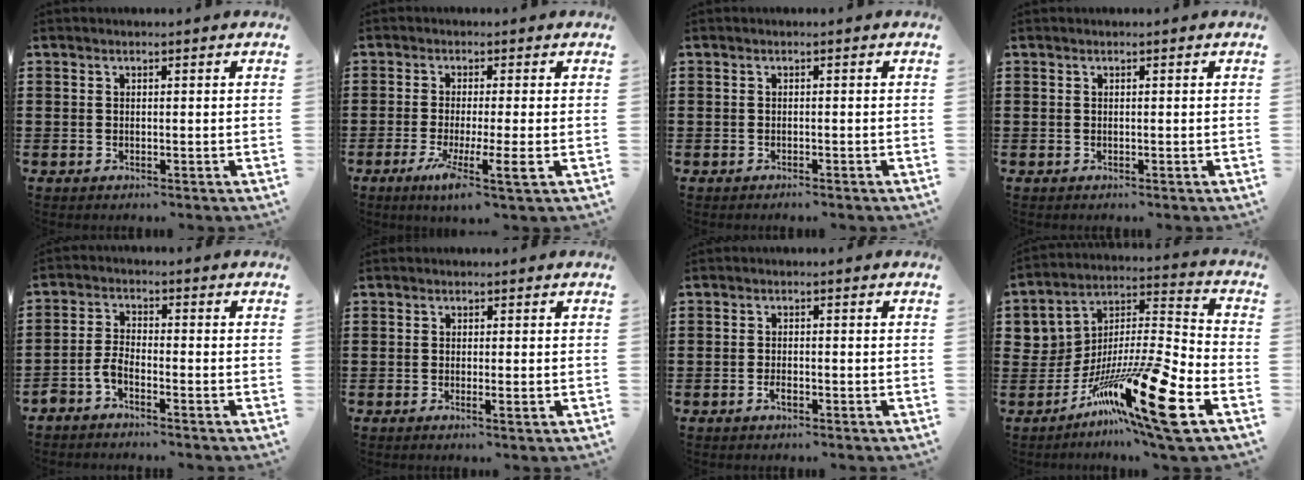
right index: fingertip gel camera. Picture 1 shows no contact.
{"total": 6.2, "force": [-2.3, 0.0, 5.8], "torque": [-0.110, -0.020, -0.038]}
{"total": 0.6, "force": [-0.6, 0.0, 0.2], "torque": [-0.005, -0.003, -0.012]}
{"total": 0.0}
{"total": 2.9, "force": [-2.4, 0.7, 1.5], "torque": [-0.045, 0.002, -0.052]}
{"total": 0.9, "force": [-0.2, -0.1, 0.9], "torque": [-0.016, -0.007, -0.003]}
{"total": 1.6, "force": [-0.8, 0.4, 1.3], "torque": [-0.026, -0.004, -0.013]}
{"total": 18.0, "force": [-9.4, 3.1, 15.1], "torque": [-0.284, 0.016, -0.156]}